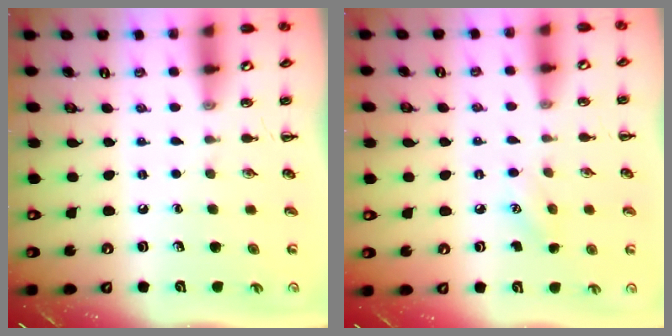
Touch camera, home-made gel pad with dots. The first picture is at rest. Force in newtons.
{"total": 4.8, "press": 4.6, "slide": 1.3}